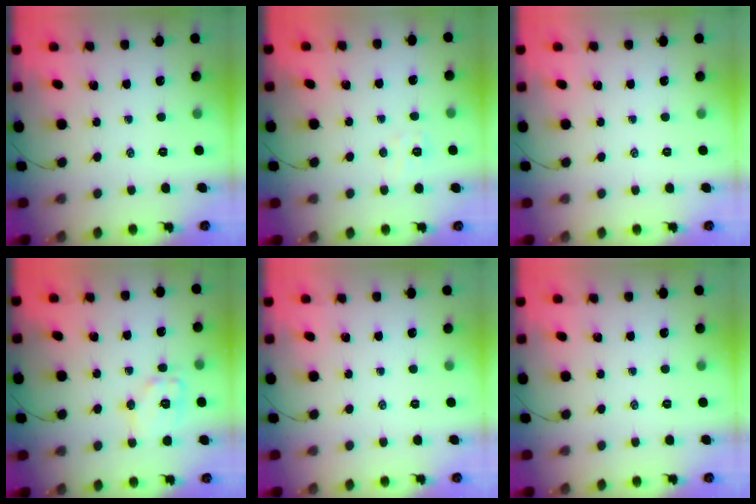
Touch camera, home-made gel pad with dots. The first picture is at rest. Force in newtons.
{"total": 4.1, "press": 4.0, "slide": 0.9}
{"total": 0.0}
{"total": 10.1, "press": 10.1, "slide": 0.4}
{"total": 0.0}
{"total": 0.0}